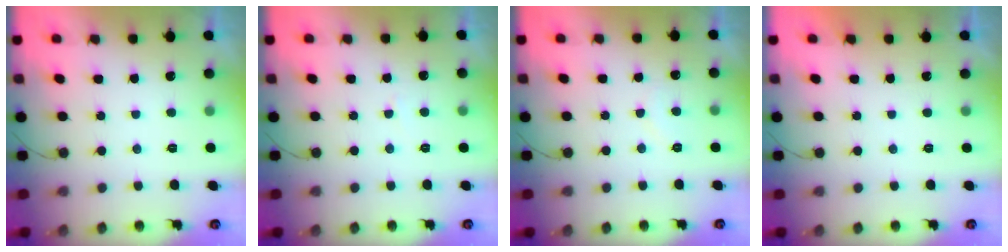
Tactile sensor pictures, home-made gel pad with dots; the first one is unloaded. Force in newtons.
{"total": 1.4, "press": 1.4, "slide": 0.1}
{"total": 4.8, "press": 4.8, "slide": 0.4}
{"total": 1.6, "press": 1.6, "slide": 0.1}